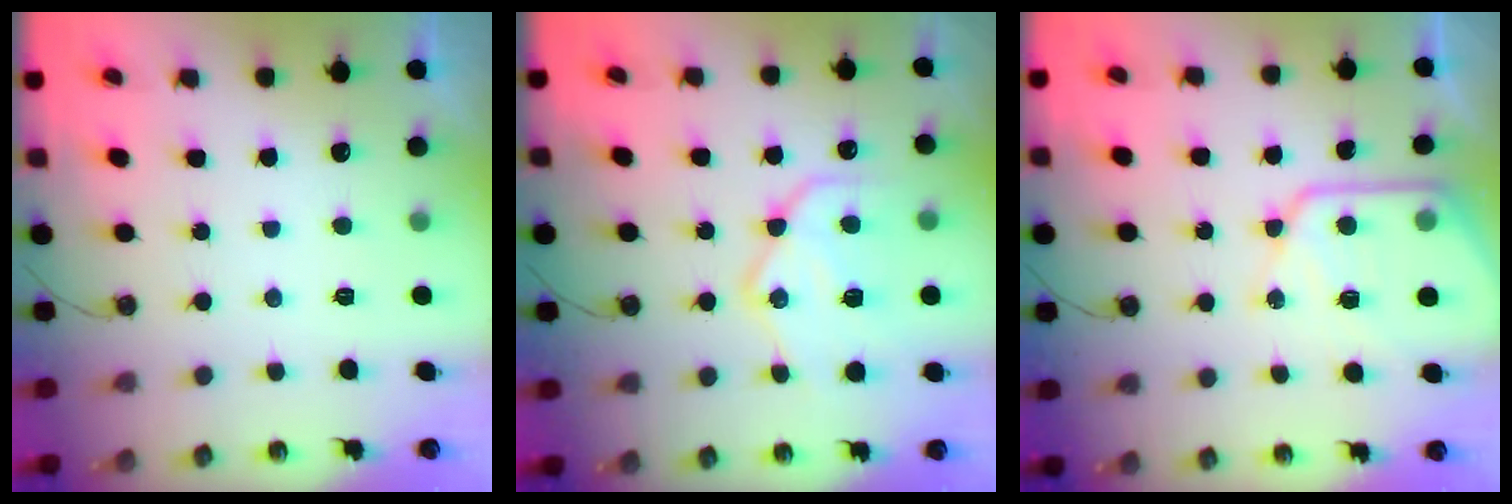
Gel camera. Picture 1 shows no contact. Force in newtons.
{"total": 18.6, "press": 18.5, "slide": 1.7}
{"total": 13.2, "press": 13.2, "slide": 1.3}